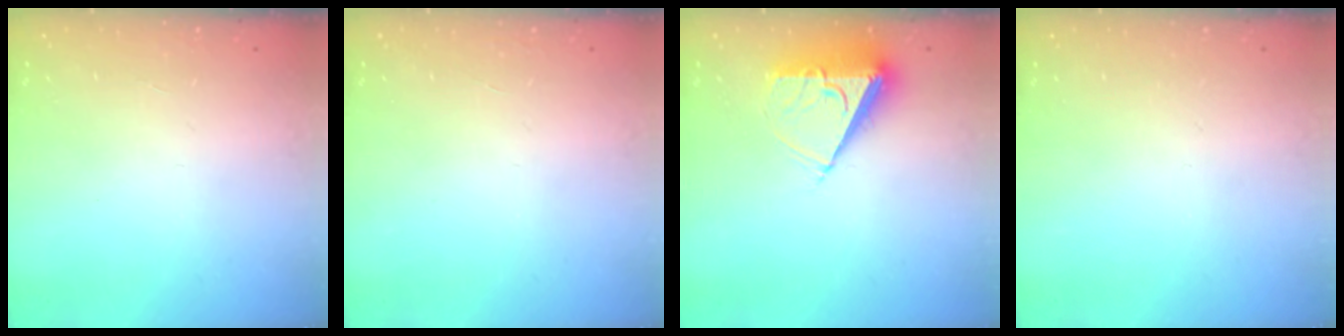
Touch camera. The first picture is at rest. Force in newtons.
{"total": 0.0}
{"total": 7.1, "press": 7.0, "slide": 0.8}
{"total": 0.0}